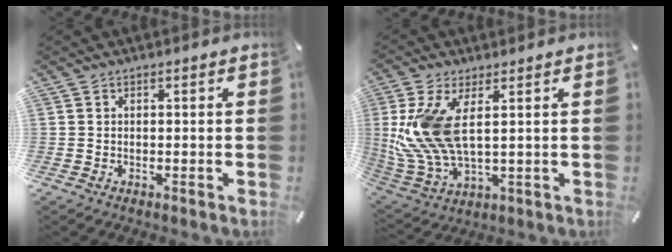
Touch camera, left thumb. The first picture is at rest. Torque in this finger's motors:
{"motor_torque": [0.96, 1.15, 2.41, -0.35, 0.36]}